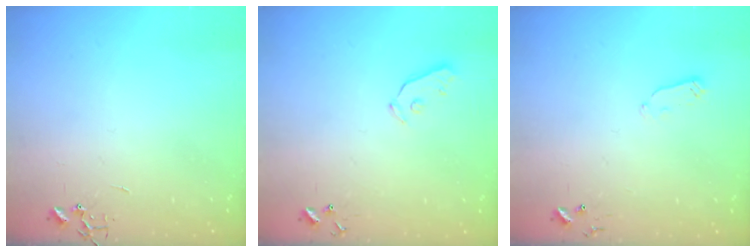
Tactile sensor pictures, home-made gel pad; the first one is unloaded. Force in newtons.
{"total": 3.8, "press": 3.8, "slide": 0.4}
{"total": 2.9, "press": 2.9, "slide": 0.4}